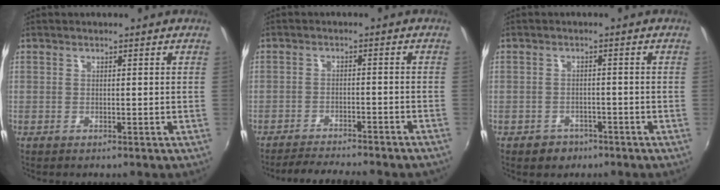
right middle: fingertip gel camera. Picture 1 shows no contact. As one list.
[{"total": 10.3, "force": [-9.3, 1.1, 4.1], "torque": [-0.090, -0.013, -0.131]}, {"total": 3.8, "force": [-2.5, 2.8, 0.7], "torque": [-0.025, 0.000, -0.033]}]